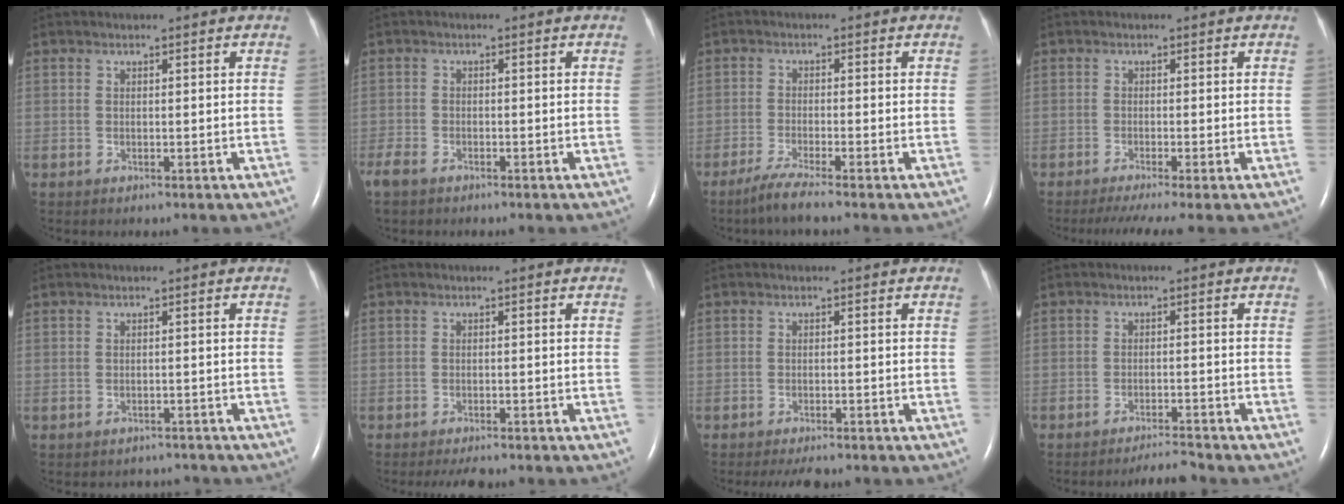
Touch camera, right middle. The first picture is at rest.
{"total": 3.8, "force": [-2.9, 1.5, 2.0], "torque": [-0.048, -0.009, -0.053]}
{"total": 3.9, "force": [-3.0, -0.6, 2.4], "torque": [-0.057, -0.013, -0.062]}
{"total": 4.4, "force": [-3.0, 0.0, 3.2], "torque": [-0.051, -0.016, -0.050]}
{"total": 2.6, "force": [-2.4, 1.0, -0.4], "torque": [0.004, 0.004, -0.031]}
{"total": 3.2, "force": [-2.7, 0.7, 1.4], "torque": [-0.022, -0.007, -0.036]}
{"total": 3.5, "force": [-3.0, 0.8, 1.6], "torque": [-0.023, -0.007, -0.041]}
{"total": 3.0, "force": [-3.0, -0.6, 0.3], "torque": [-0.009, -0.015, -0.048]}